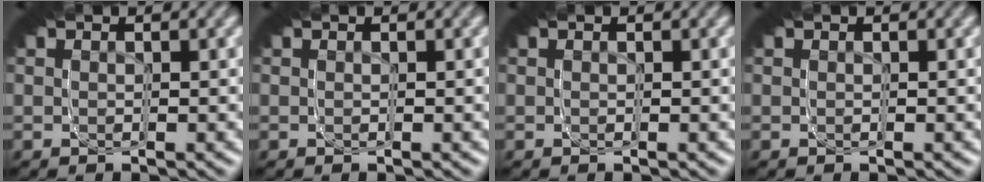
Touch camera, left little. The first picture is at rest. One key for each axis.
{"total": 0.0}
{"total": 0.0}
{"total": 0.0}